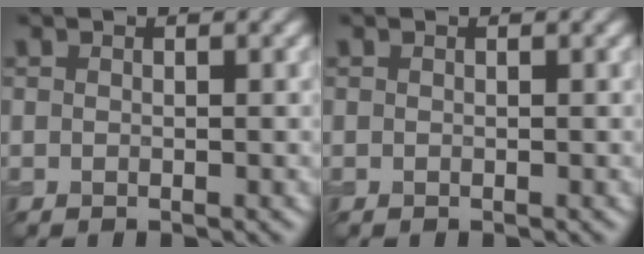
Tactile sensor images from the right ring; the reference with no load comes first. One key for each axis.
{"total": 0.0}